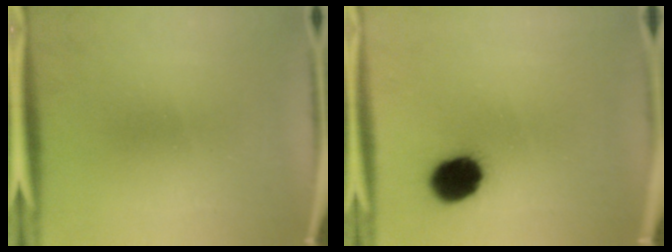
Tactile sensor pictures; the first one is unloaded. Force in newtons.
{"total": 11.7}